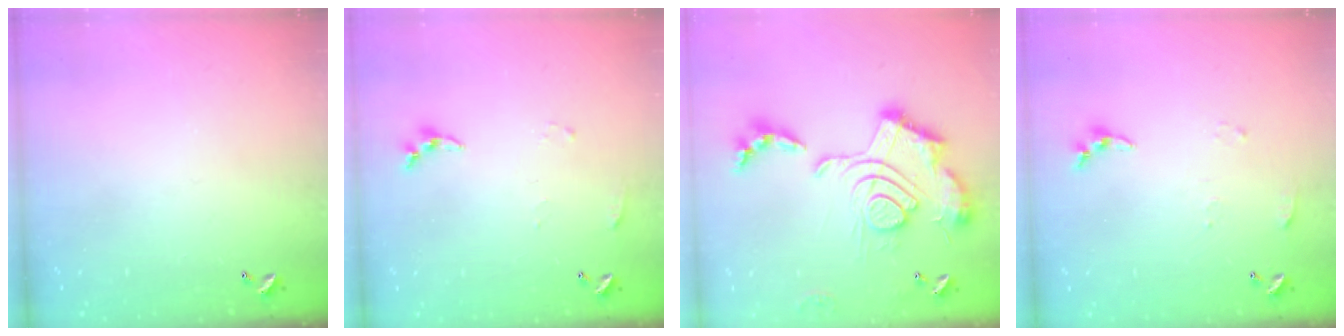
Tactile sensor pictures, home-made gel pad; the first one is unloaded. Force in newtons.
{"total": 4.6, "press": 4.6, "slide": 0.4}
{"total": 2.5, "press": 1.9, "slide": 1.7}
{"total": 4.6, "press": 4.6, "slide": 0.5}